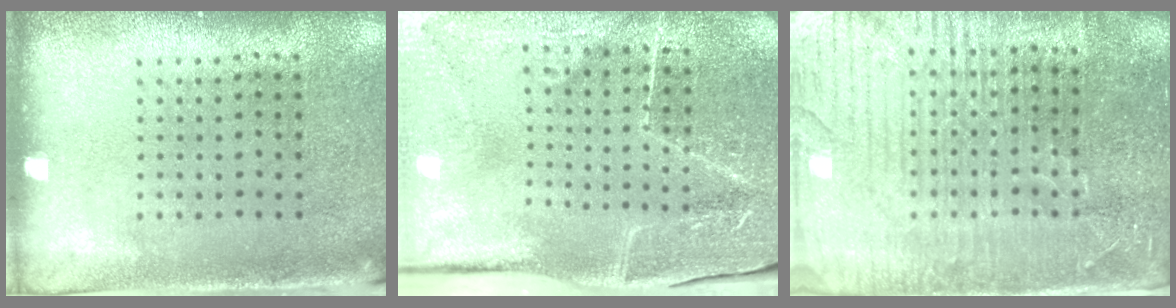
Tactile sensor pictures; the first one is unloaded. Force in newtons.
{"total": 3.8, "press": 3.8, "slide": 0.5}
{"total": 4.9, "press": 4.4, "slide": 2.0}